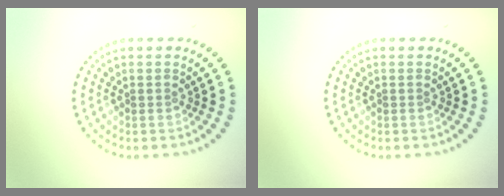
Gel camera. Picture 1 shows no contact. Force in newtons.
{"total": 0.0}